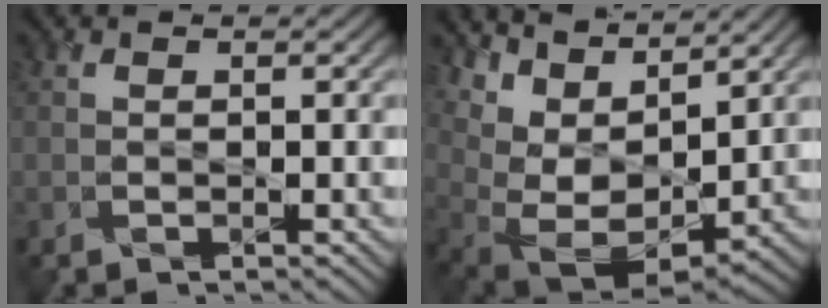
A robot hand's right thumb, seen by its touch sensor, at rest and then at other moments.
{"total": 11.5, "force": [7.7, 5.1, 6.8], "torque": [-0.168, 0.024, 0.144]}